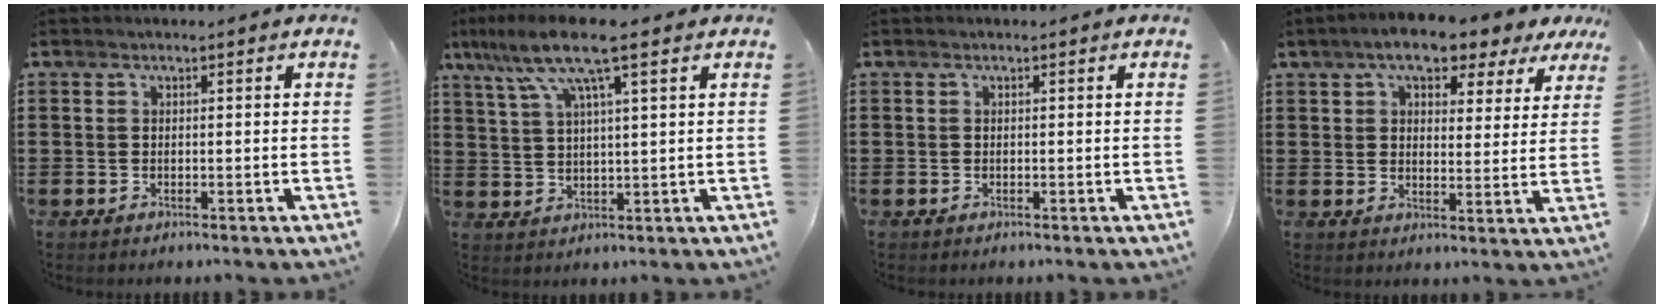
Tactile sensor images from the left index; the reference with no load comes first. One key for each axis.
{"total": 9.7, "fx": 6.0, "fy": 1.1, "fz": 7.5, "tx": -0.168, "ty": -0.007, "tz": 0.103}
{"total": 0.0}
{"total": 7.1, "fx": 5.4, "fy": 2.4, "fz": 3.9, "tx": -0.083, "ty": -0.010, "tz": 0.092}